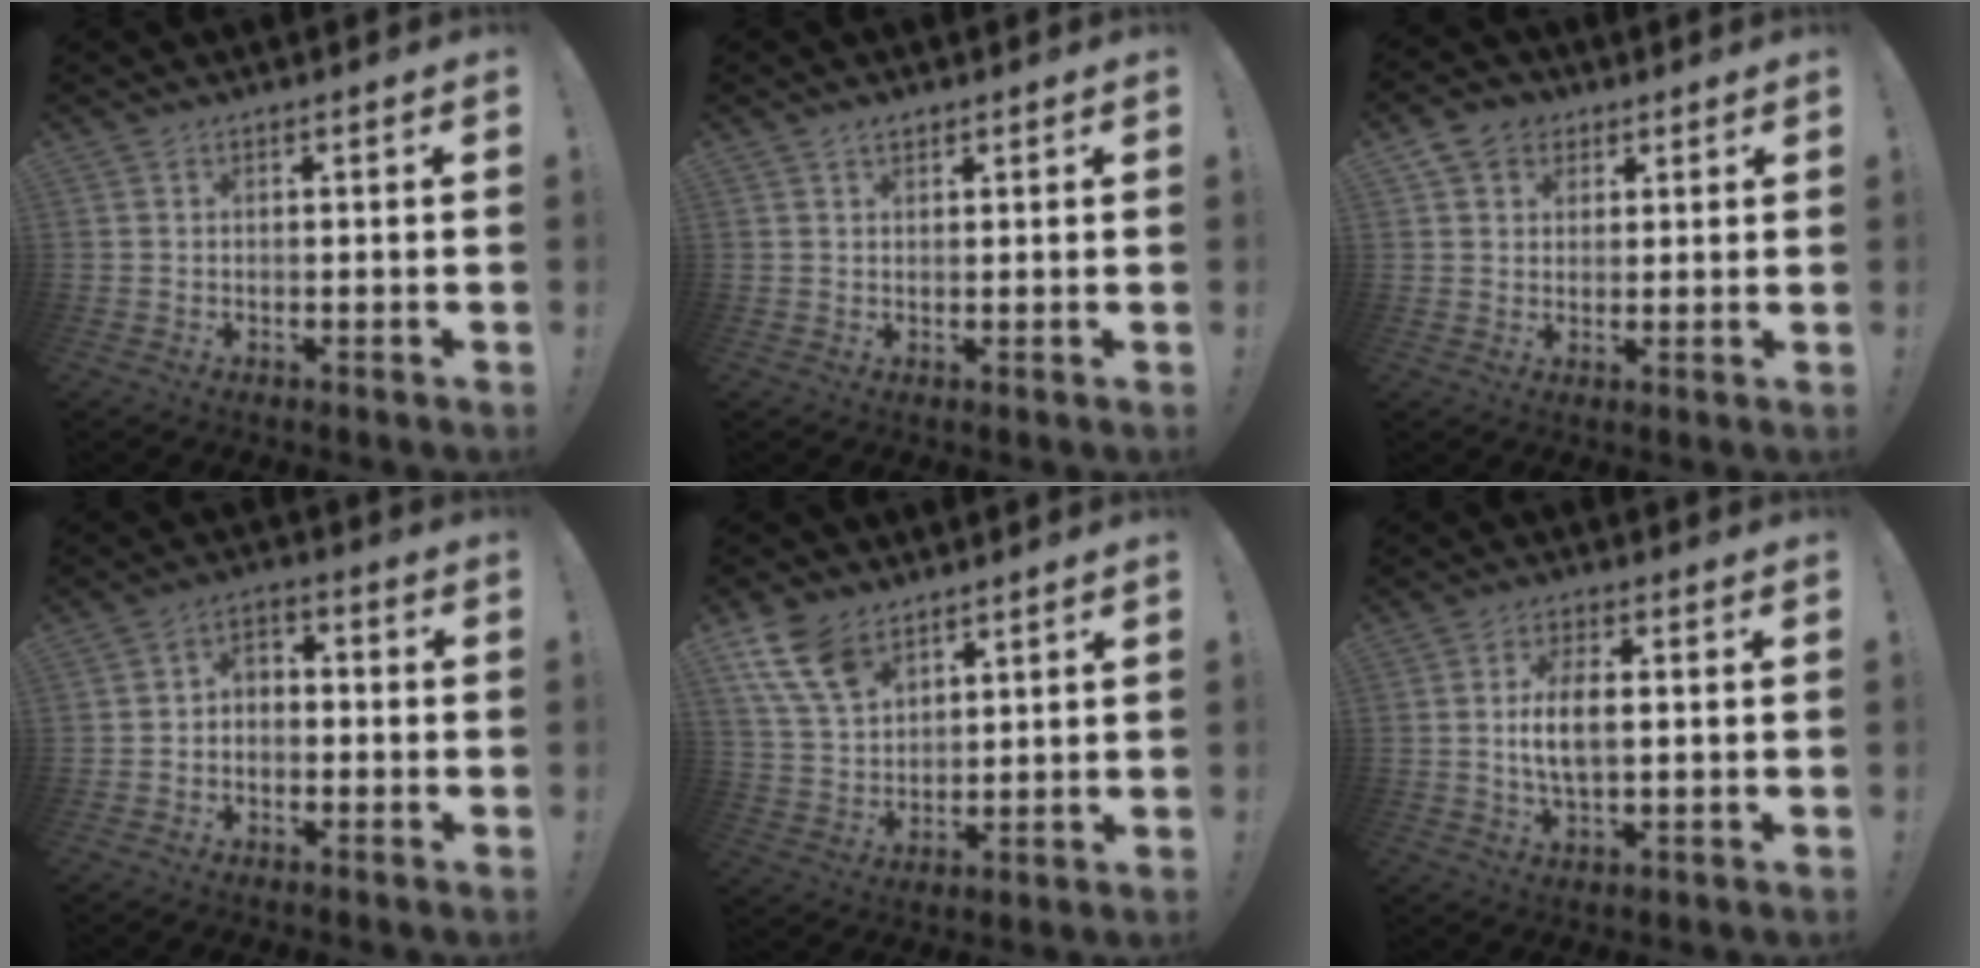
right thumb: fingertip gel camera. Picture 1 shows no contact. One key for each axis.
{"total": 1.7, "fx": 1.2, "fy": 0.9, "fz": 0.8, "tx": -0.015, "ty": -0.003, "tz": 0.022}
{"total": 6.8, "fx": 3.2, "fy": 5.6, "fz": 1.9, "tx": -0.034, "ty": -0.008, "tz": 0.066}
{"total": 4.3, "fx": -2.6, "fy": 3.0, "fz": 1.7, "tx": -0.034, "ty": 0.020, "tz": -0.047}
{"total": 11.9, "fx": 7.3, "fy": 7.1, "fz": 6.1, "tx": -0.124, "ty": -0.031, "tz": 0.143}
{"total": 7.8, "fx": 0.2, "fy": 3.3, "fz": 7.0, "tx": -0.135, "ty": -0.004, "tz": -0.001}